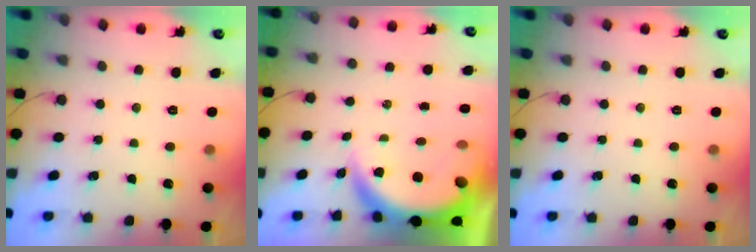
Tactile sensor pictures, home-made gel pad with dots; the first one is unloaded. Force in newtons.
{"total": 8.3, "press": 8.3, "slide": 0.6}
{"total": 0.0}